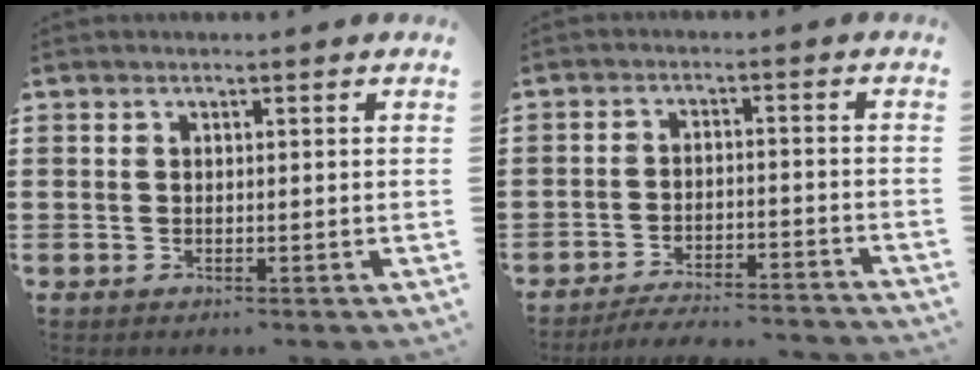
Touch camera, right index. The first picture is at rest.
{"total": 4.2, "force": [-4.1, -0.2, 0.8], "torque": [-0.016, -0.003, -0.082]}